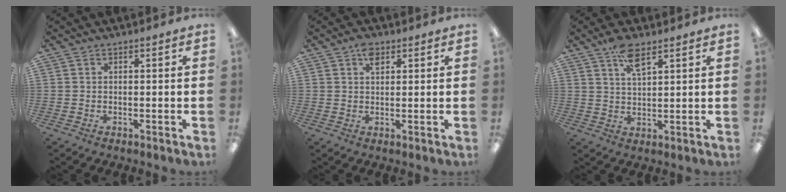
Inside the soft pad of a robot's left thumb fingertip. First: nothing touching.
{"total": 3.4, "force": [1.8, 1.9, 2.1], "torque": [-0.030, -0.003, 0.029]}
{"total": 6.1, "force": [4.0, 2.2, 4.1], "torque": [-0.075, -0.007, 0.069]}